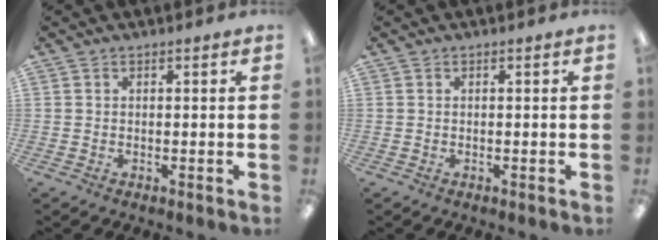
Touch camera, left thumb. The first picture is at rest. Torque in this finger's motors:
{"motor_torque": [-0.06, -0.05, 0.01, 0.00, 0.00]}